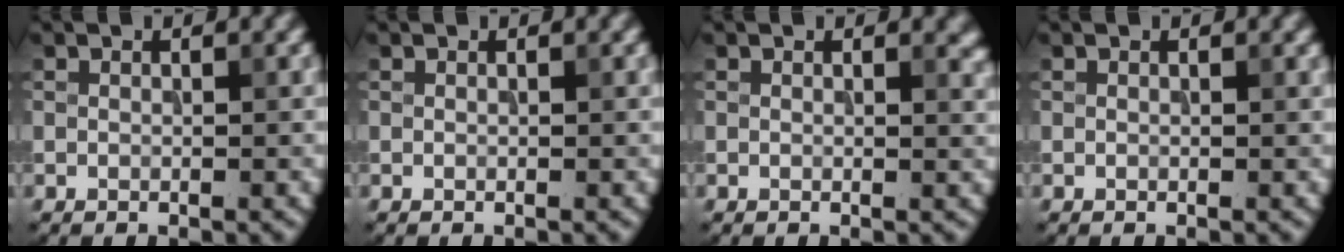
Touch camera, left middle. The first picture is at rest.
{"total": 0.0}
{"total": 1.0, "force": [0.8, 0.3, 0.5], "torque": [-0.006, -0.004, 0.015]}
{"total": 0.0}